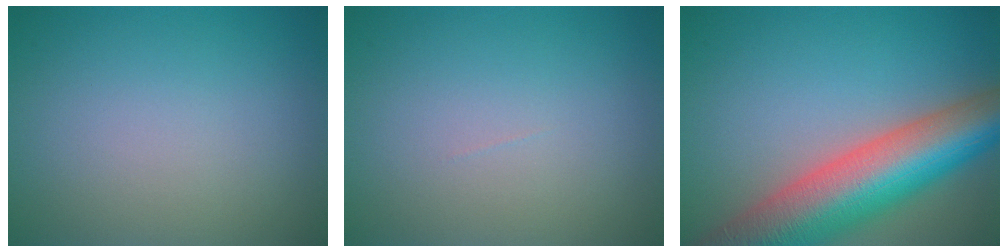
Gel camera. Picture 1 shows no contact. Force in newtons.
{"total": 0.0}
{"total": 12.6, "press": 12.6, "slide": 0.5}